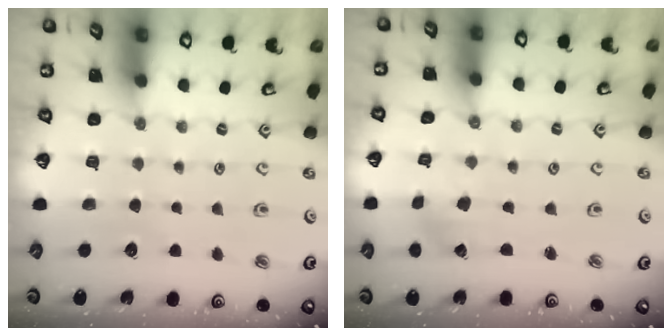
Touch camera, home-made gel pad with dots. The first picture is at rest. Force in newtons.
{"total": 0.8, "press": 0.8, "slide": 0.1}